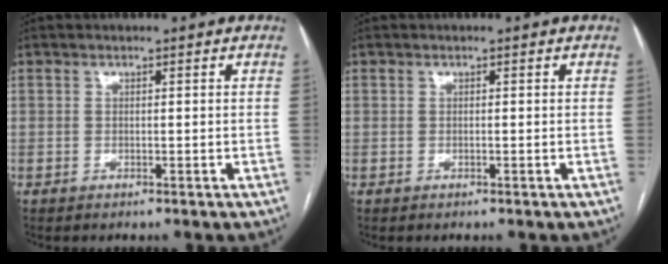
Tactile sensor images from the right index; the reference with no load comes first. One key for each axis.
{"total": 0.0}